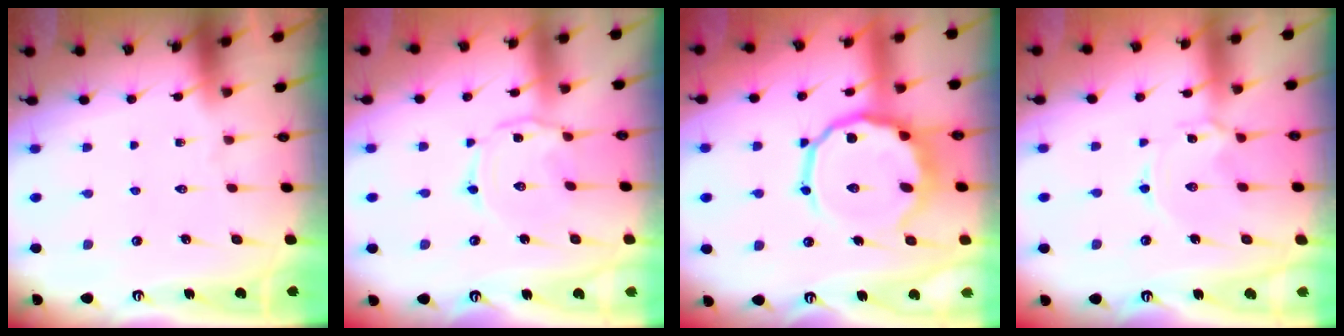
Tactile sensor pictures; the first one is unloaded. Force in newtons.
{"total": 2.8, "press": 2.8, "slide": 0.4}
{"total": 14.2, "press": 13.9, "slide": 2.9}
{"total": 1.7, "press": 1.7, "slide": 0.3}